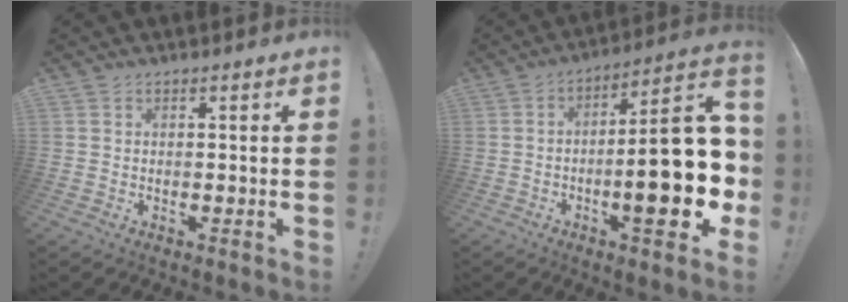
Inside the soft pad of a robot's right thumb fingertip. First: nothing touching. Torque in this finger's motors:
{"motor_torque": [2.61, 2.39, 2.30, -0.47, 0.18]}